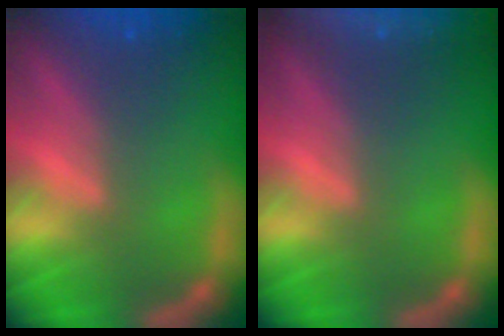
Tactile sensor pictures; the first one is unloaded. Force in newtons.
{"total": 10.0}